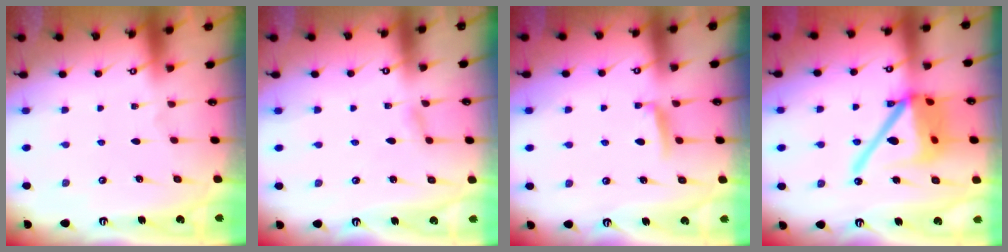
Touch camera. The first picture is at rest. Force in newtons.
{"total": 2.1, "press": 2.0, "slide": 0.2}
{"total": 5.7, "press": 5.6, "slide": 0.6}
{"total": 19.3, "press": 19.1, "slide": 2.8}